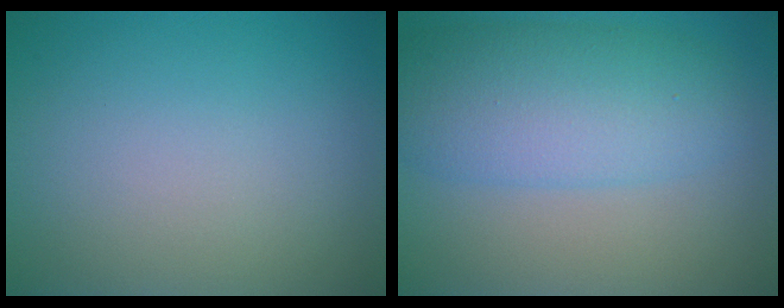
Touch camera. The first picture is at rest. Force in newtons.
{"total": 6.9, "press": 6.9, "slide": 0.2}